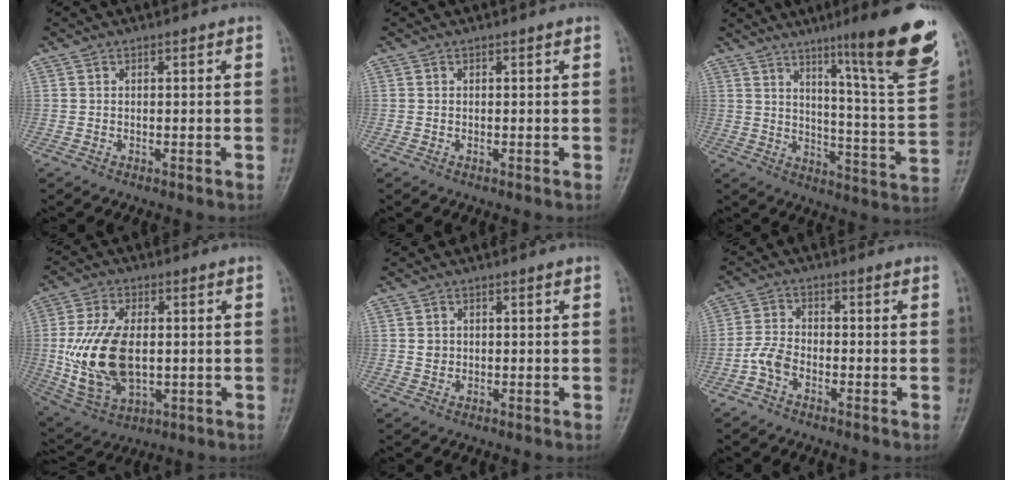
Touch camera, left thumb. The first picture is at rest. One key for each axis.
{"total": 0.0}
{"total": 20.0, "fx": 12.2, "fy": 1.5, "fz": 15.8, "tx": -0.187, "ty": -0.071, "tz": 0.179}
{"total": 15.8, "fx": -0.2, "fy": 9.4, "fz": 12.7, "tx": -0.245, "ty": -0.011, "tz": 0.009}
{"total": 1.4, "fx": 0.2, "fy": 1.3, "fz": 0.5, "tx": 0.000, "ty": 0.000, "tz": 0.006}
{"total": 4.0, "fx": -2.2, "fy": 2.3, "fz": 2.4, "tx": -0.048, "ty": 0.013, "tz": -0.051}